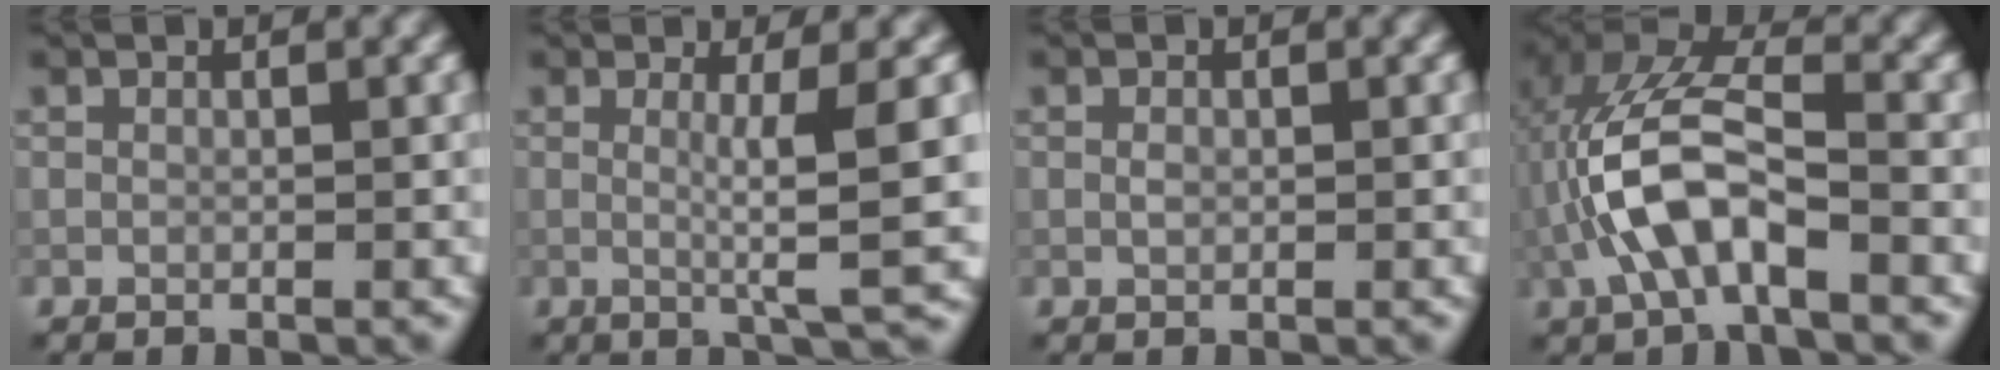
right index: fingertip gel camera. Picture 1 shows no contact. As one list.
[{"total": 5.7, "force": [0.2, 0.7, 5.6], "torque": [-0.085, -0.006, 0.004]}, {"total": 0.7, "force": [0.0, 0.5, 0.5], "torque": [-0.010, -0.001, 0.001]}, {"total": 8.4, "force": [-2.2, 3.6, 7.2], "torque": [-0.163, 0.017, -0.043]}]